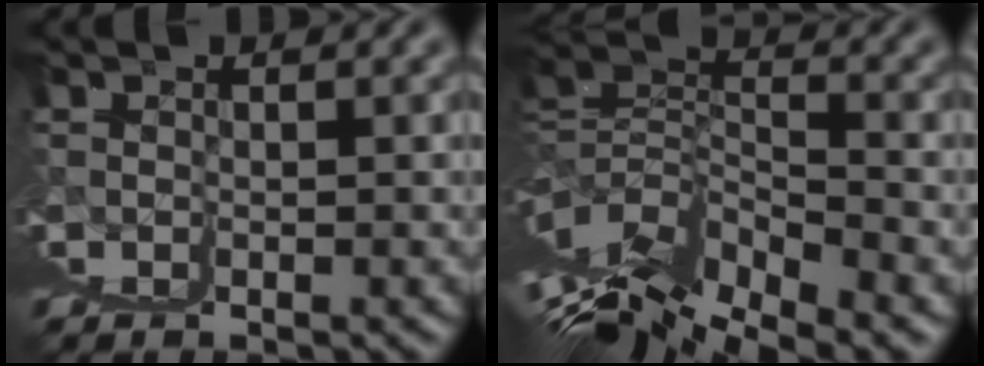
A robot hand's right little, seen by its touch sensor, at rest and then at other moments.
{"total": 7.3, "force": [1.4, 0.2, 7.2], "torque": [-0.086, 0.020, 0.027]}